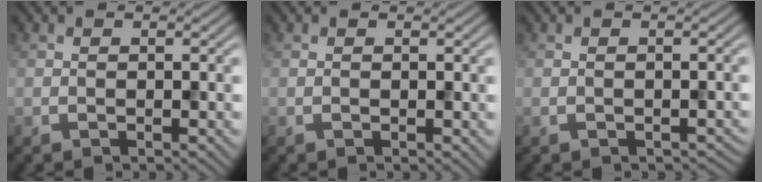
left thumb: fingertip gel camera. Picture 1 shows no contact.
{"total": 0.0}
{"total": 0.7, "force": [-0.4, 0.4, 0.4], "torque": [-0.006, -0.005, -0.004]}